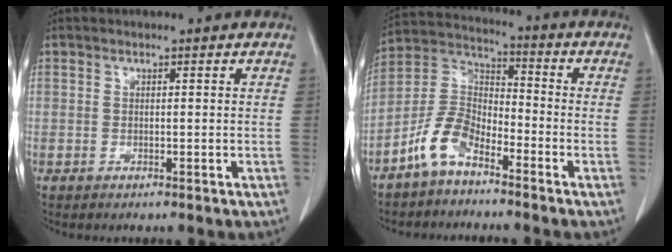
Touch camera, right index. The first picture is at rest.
{"total": 8.2, "force": [-5.7, 3.7, 4.7], "torque": [-0.110, 0.020, -0.120]}